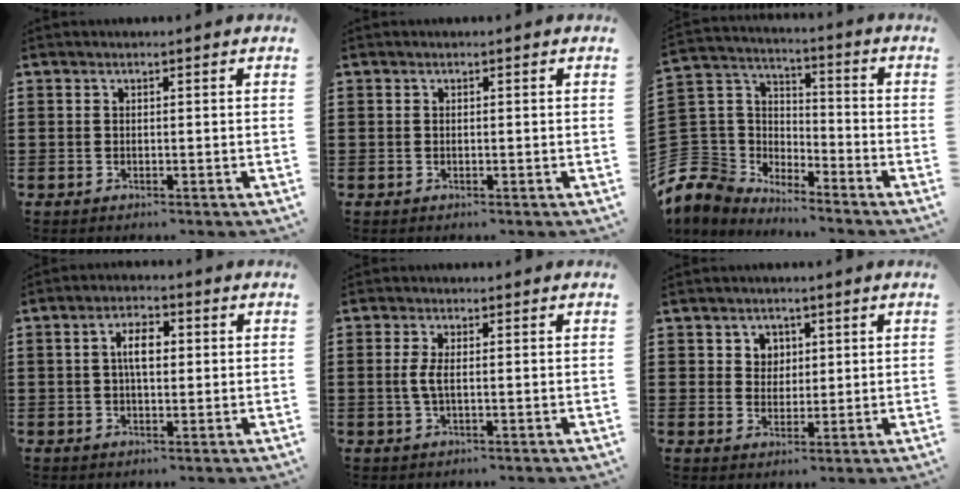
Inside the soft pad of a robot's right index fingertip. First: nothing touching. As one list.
[{"total": 0.0}, {"total": 6.5, "force": [-4.1, 4.9, 0.4], "torque": [-0.076, -0.014, -0.093]}, {"total": 4.3, "force": [0.5, 1.8, 3.9], "torque": [-0.069, 0.006, 0.004]}, {"total": 2.7, "force": [-0.1, 0.6, 2.7], "torque": [-0.065, -0.007, -0.008]}, {"total": 3.2, "force": [1.4, 2.8, 0.5], "torque": [-0.023, 0.011, 0.024]}]